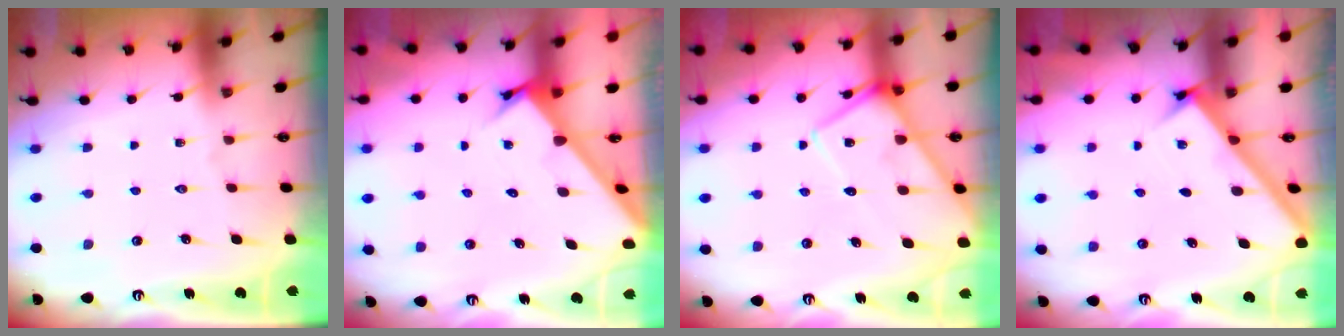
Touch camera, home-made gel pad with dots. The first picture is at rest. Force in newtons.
{"total": 2.8, "press": 2.8, "slide": 0.2}
{"total": 9.9, "press": 9.8, "slide": 1.1}
{"total": 2.6, "press": 2.6, "slide": 0.3}